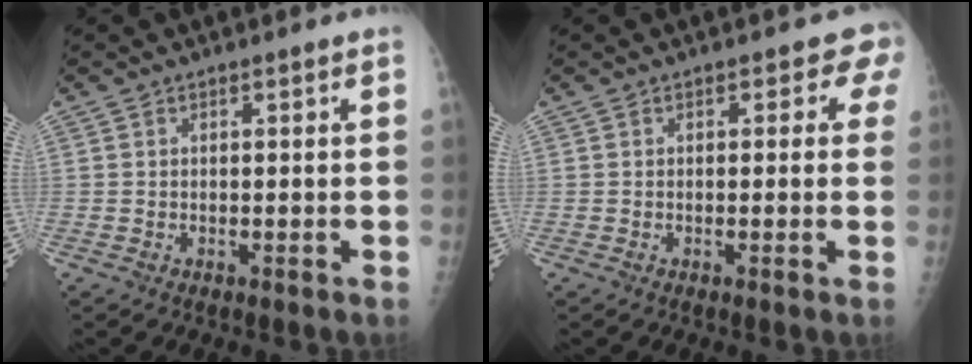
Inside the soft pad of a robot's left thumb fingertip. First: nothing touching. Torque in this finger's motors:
{"motor_torque": [0.06, 0.19, -0.08, -0.14, 0.03]}